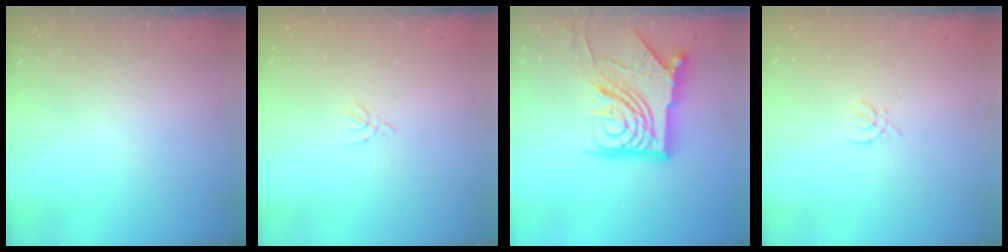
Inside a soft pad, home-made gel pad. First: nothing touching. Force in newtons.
{"total": 1.8, "press": 1.7, "slide": 0.5}
{"total": 21.3, "press": 21.2, "slide": 2.4}
{"total": 1.8, "press": 1.8, "slide": 0.4}